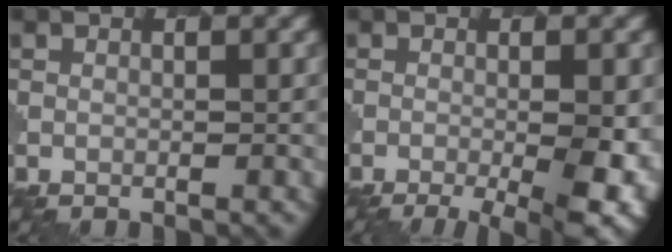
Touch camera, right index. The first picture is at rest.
{"total": 7.8, "force": [-2.8, 2.3, 6.9], "torque": [-0.098, -0.009, -0.036]}